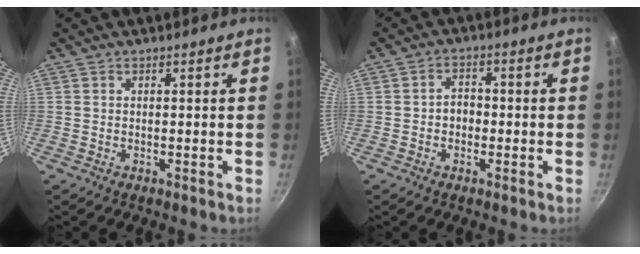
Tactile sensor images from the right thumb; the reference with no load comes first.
{"total": 3.2, "force": [-0.7, 2.5, 1.9], "torque": [-0.007, 0.013, -0.013]}